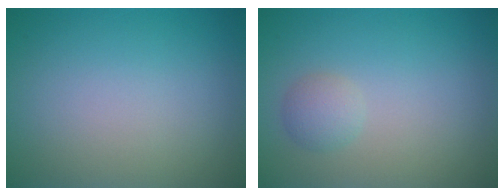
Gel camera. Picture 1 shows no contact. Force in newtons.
{"total": 1.5, "press": 1.5, "slide": 0.0}